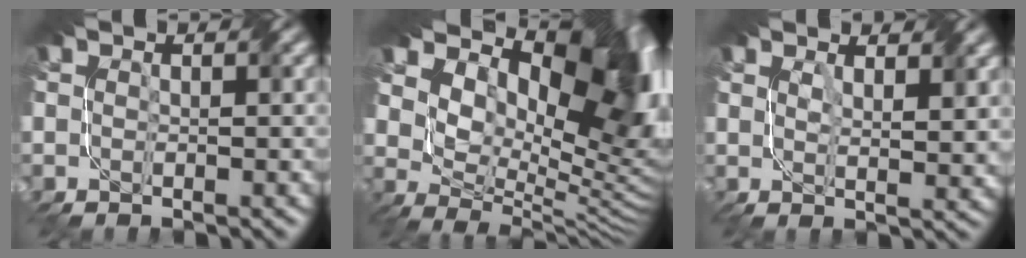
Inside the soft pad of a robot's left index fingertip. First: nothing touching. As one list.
[{"total": 16.0, "force": [7.2, 9.2, 10.9], "torque": [-0.165, 0.038, 0.128]}, {"total": 3.8, "force": [2.6, 1.2, 2.5], "torque": [-0.042, -0.001, 0.043]}]